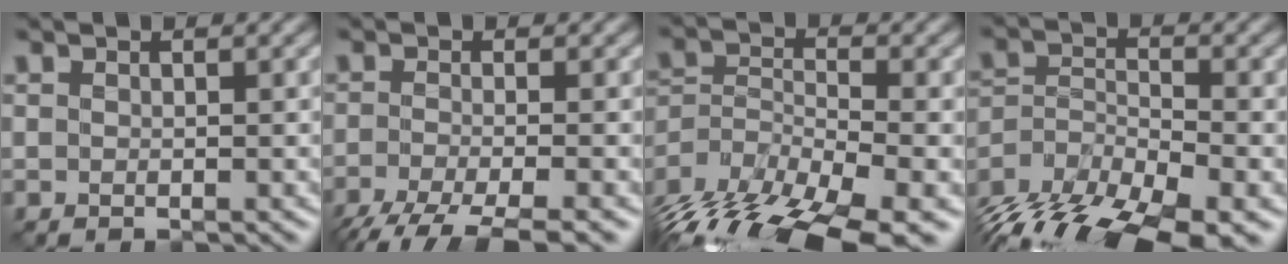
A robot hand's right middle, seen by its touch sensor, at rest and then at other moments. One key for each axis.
{"total": 5.7, "fx": -4.0, "fy": 1.3, "fz": 3.9, "tx": -0.062, "ty": -0.013, "tz": -0.078}
{"total": 14.8, "fx": -10.8, "fy": 5.4, "fz": 8.6, "tx": -0.171, "ty": -0.019, "tz": -0.164}
{"total": 13.5, "fx": -10.4, "fy": 5.1, "fz": 7.1, "tx": -0.133, "ty": -0.020, "tz": -0.164}